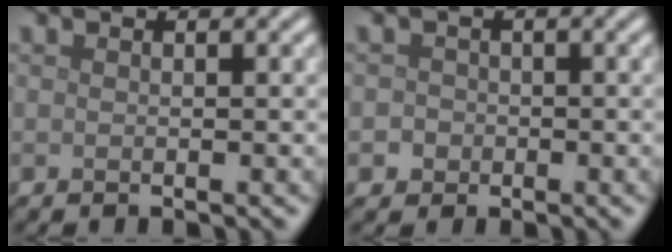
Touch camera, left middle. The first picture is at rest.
{"total": 1.5, "force": [-0.5, 1.4, 0.3], "torque": [0.008, 0.003, -0.010]}